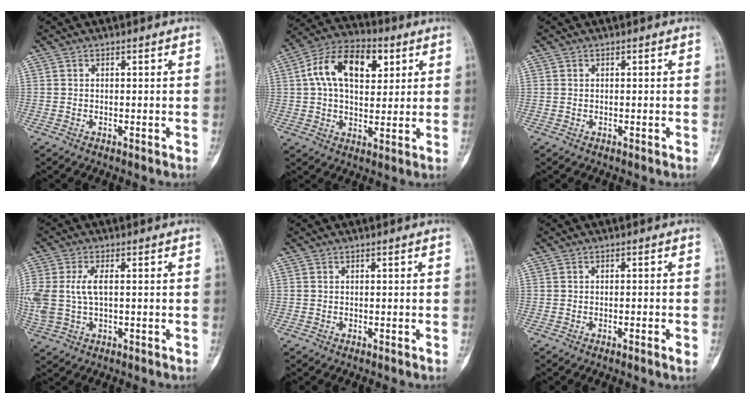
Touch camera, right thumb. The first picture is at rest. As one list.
[{"total": 15.4, "force": [4.6, 9.2, 11.5], "torque": [-0.173, 0.009, 0.072]}, {"total": 0.0}, {"total": 8.5, "force": [0.8, 4.6, 7.1], "torque": [-0.184, 0.008, 0.022]}, {"total": 0.0}, {"total": 1.9, "force": [-0.8, 0.2, 1.7], "torque": [-0.032, 0.002, -0.011]}]